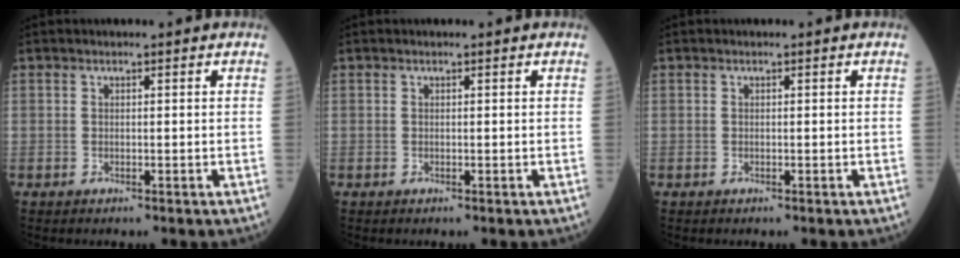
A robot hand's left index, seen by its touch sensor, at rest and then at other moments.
{"total": 0.0}
{"total": 0.0}